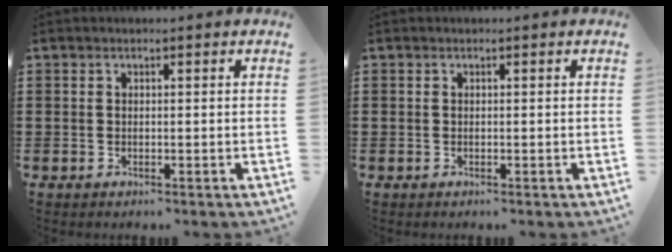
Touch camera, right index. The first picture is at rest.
{"total": 0.0}